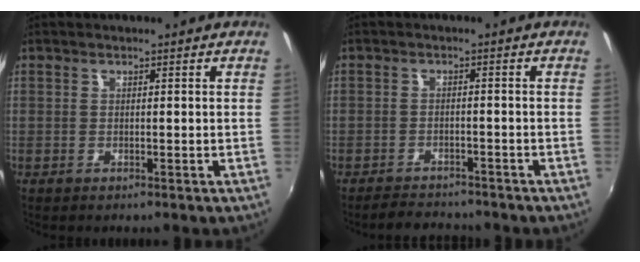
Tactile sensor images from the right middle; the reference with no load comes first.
{"total": 5.3, "force": [-5.0, 1.4, 1.2], "torque": [-0.042, 0.000, -0.075]}